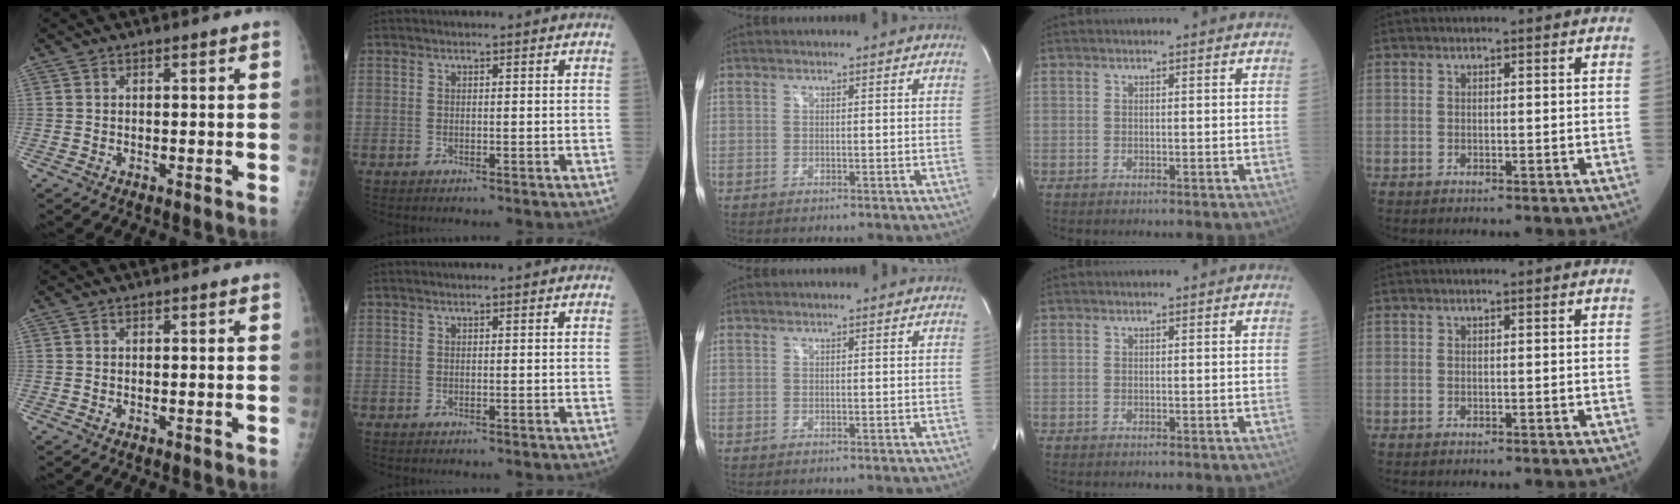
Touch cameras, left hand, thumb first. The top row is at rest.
{}